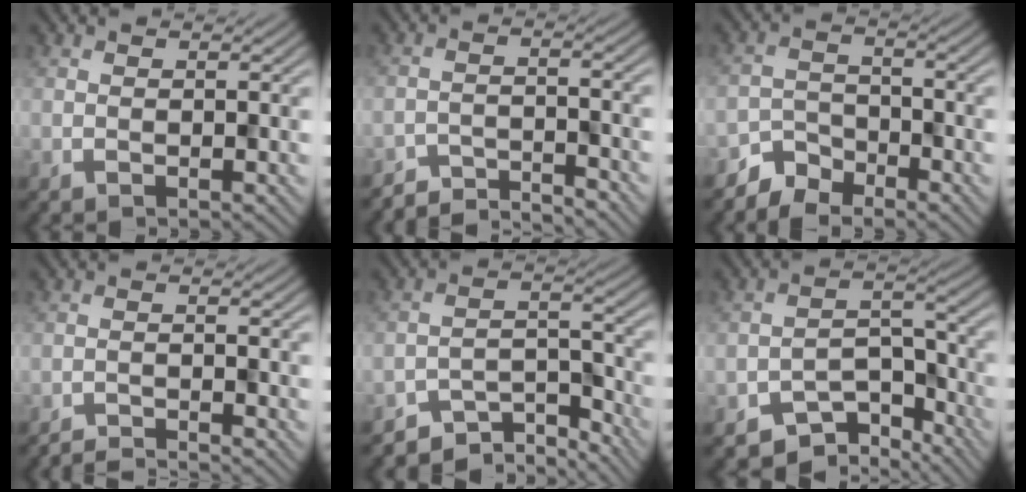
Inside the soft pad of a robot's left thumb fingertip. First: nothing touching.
{"total": 4.4, "force": [-4.3, 0.3, 0.9], "torque": [-0.015, 0.004, -0.080]}
{"total": 3.8, "force": [-3.3, 1.7, 0.8], "torque": [-0.013, 0.004, -0.075]}
{"total": 2.6, "force": [-2.4, 0.1, 0.8], "torque": [-0.009, 0.003, -0.050]}
{"total": 7.3, "force": [-6.5, 2.2, 2.4], "torque": [-0.036, 0.001, -0.116]}
{"total": 7.2, "force": [-5.6, 3.3, 3.2], "torque": [-0.039, -0.003, -0.103]}